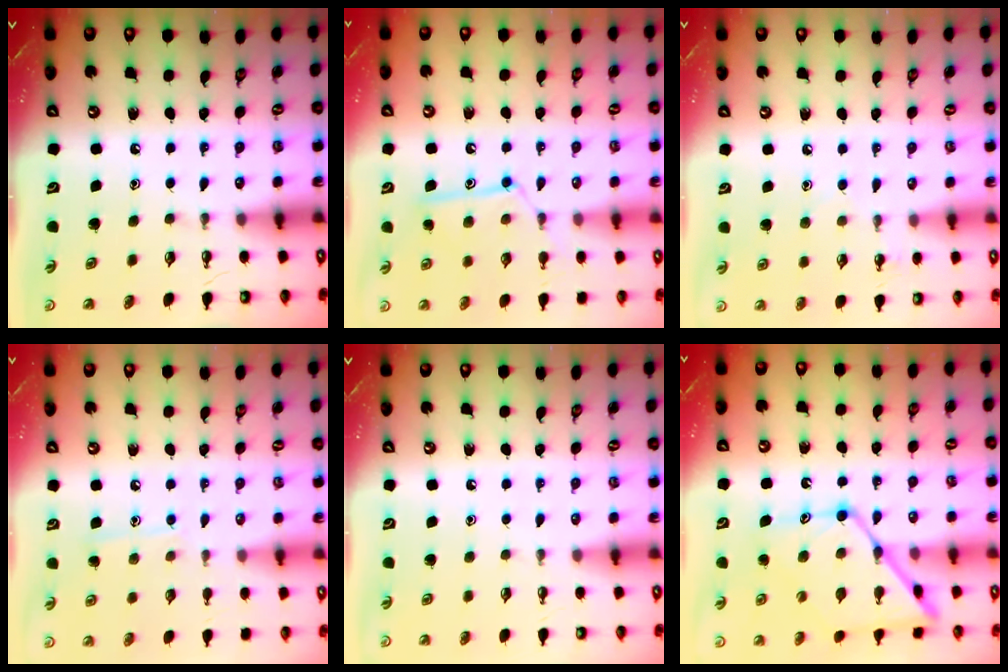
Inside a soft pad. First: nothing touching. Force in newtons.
{"total": 11.8, "press": 11.8, "slide": 0.8}
{"total": 5.7, "press": 5.6, "slide": 0.6}
{"total": 7.3, "press": 7.2, "slide": 0.6}
{"total": 0.0}
{"total": 16.3, "press": 16.2, "slide": 1.5}